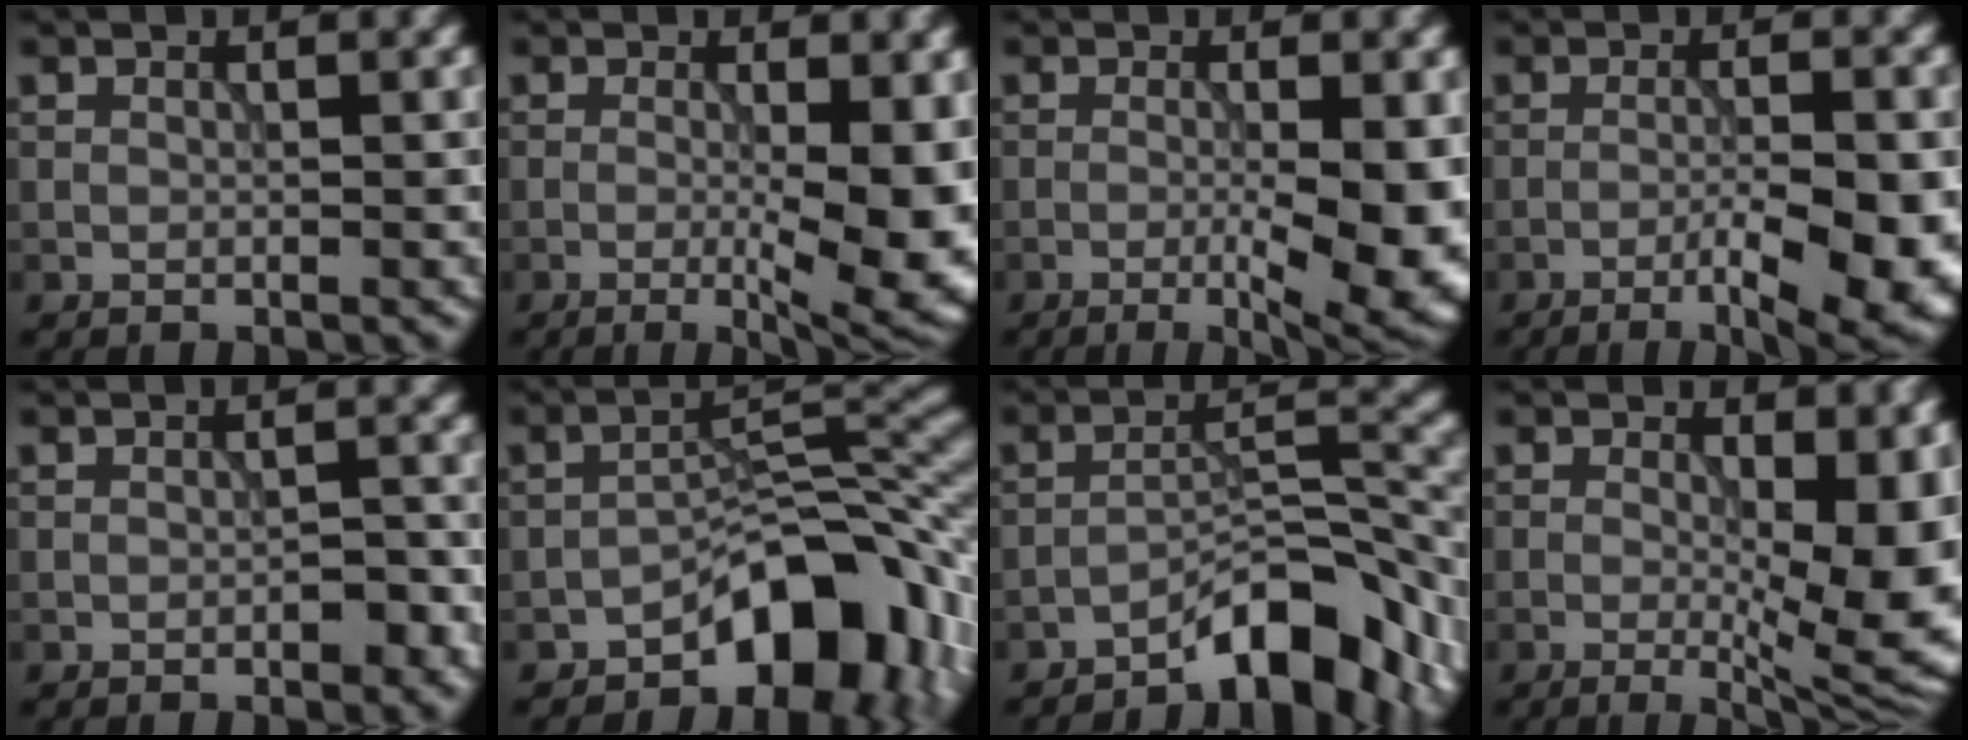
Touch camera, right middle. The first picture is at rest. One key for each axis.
{"total": 8.6, "fx": -1.2, "fy": 2.4, "fz": 8.2, "tx": -0.105, "ty": -0.011, "tz": -0.015}
{"total": 7.8, "fx": -1.8, "fy": 1.9, "fz": 7.3, "tx": -0.106, "ty": -0.010, "tz": -0.022}
{"total": 8.1, "fx": -3.5, "fy": 1.9, "fz": 7.1, "tx": -0.108, "ty": -0.006, "tz": -0.045}
{"total": 1.7, "fx": -0.8, "fy": 0.7, "fz": 1.4, "tx": -0.018, "ty": 0.002, "tz": -0.012}
{"total": 9.6, "fx": -5.2, "fy": 4.9, "fz": 6.4, "tx": -0.066, "ty": 0.016, "tz": -0.092}
{"total": 7.2, "fx": -5.2, "fy": 1.9, "fz": 4.7, "tx": -0.062, "ty": 0.016, "tz": -0.084}
{"total": 10.4, "fx": 0.0, "fy": 3.9, "fz": 9.7, "tx": -0.112, "ty": -0.002, "tz": -0.002}